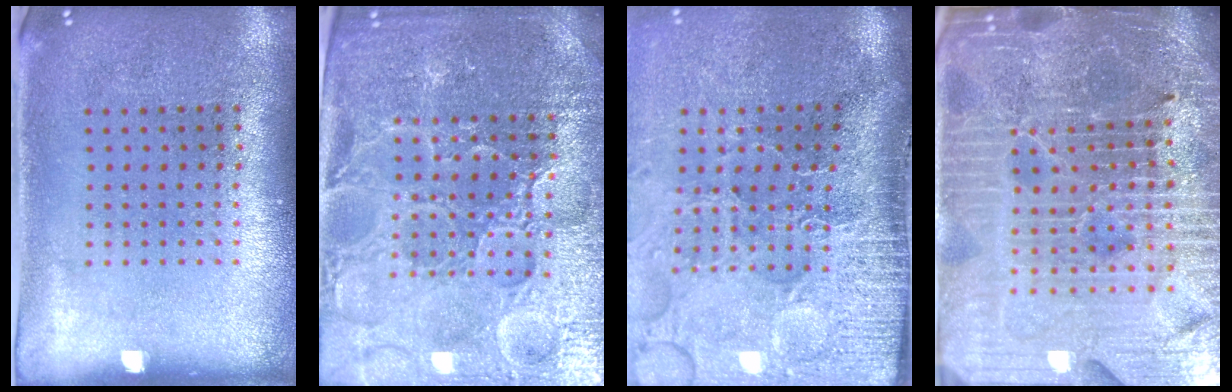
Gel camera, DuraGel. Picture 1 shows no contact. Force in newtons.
{"total": 5.2, "press": 4.9, "slide": 1.8}
{"total": 5.0, "press": 4.0, "slide": 2.9}
{"total": 6.1, "press": 5.5, "slide": 2.5}